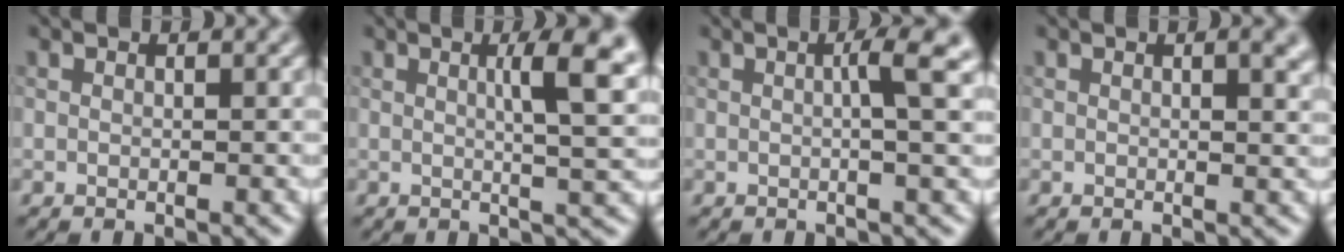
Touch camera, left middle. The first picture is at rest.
{"total": 5.8, "force": [1.5, 1.2, 5.4], "torque": [-0.066, 0.007, 0.021]}
{"total": 3.4, "force": [0.4, 0.5, 3.3], "torque": [-0.046, 0.007, 0.001]}
{"total": 2.5, "force": [0.9, 0.8, 2.2], "torque": [-0.018, 0.003, 0.012]}